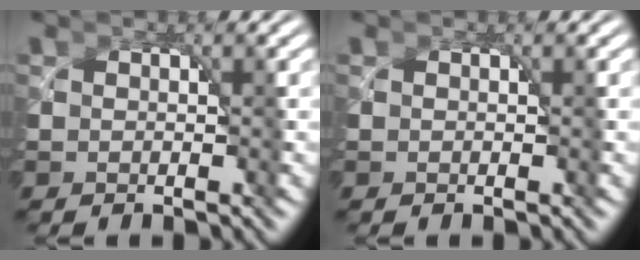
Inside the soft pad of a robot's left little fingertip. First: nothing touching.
{"total": 0.0}